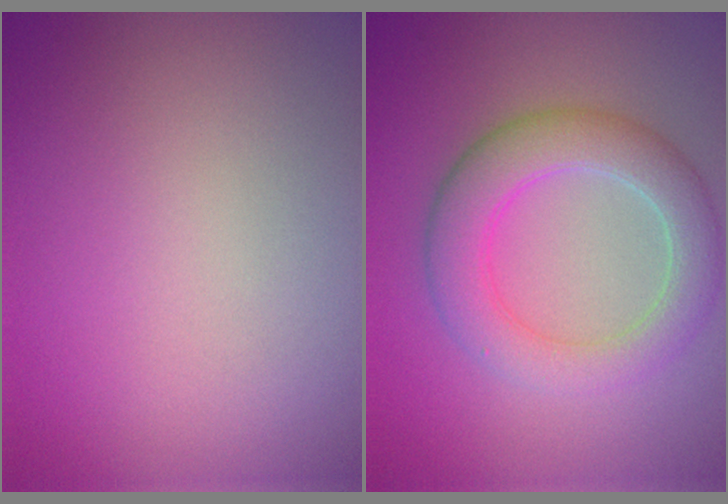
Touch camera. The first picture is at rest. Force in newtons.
{"total": 4.9, "press": 4.8, "slide": 0.4}